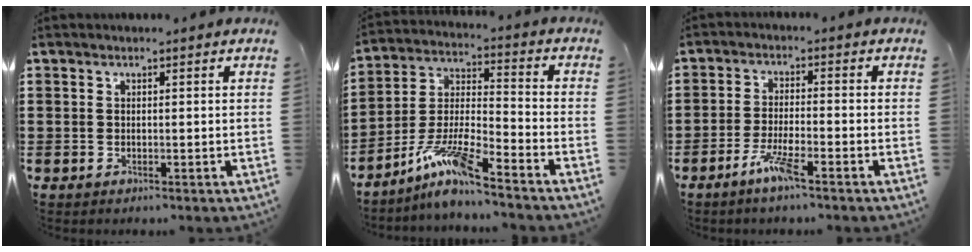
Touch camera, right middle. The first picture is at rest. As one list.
[{"total": 9.0, "force": [-7.4, 0.4, 5.1], "torque": [-0.119, -0.010, -0.148]}, {"total": 5.0, "force": [-3.2, 0.6, 3.8], "torque": [-0.081, -0.005, -0.060]}]